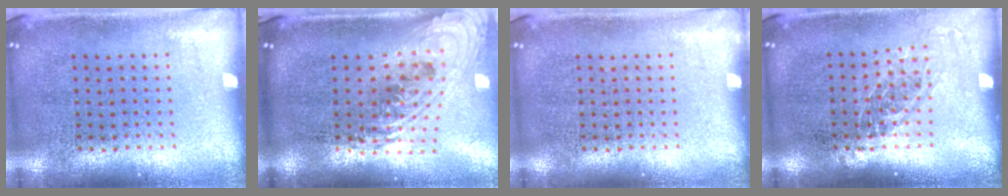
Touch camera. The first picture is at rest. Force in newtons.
{"total": 2.4, "press": 1.7, "slide": 1.7}
{"total": 0.0}
{"total": 1.1, "press": 1.0, "slide": 0.6}